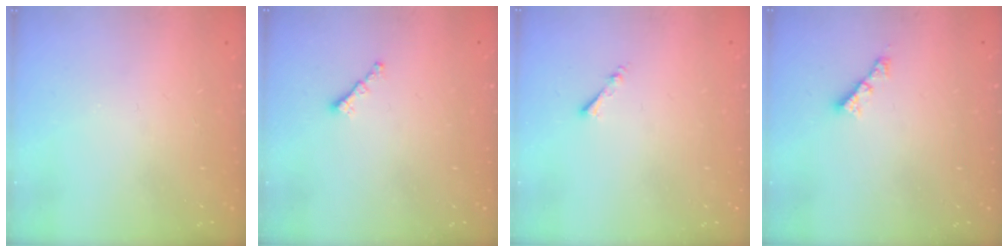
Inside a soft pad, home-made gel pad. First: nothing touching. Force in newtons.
{"total": 0.8, "press": 0.7, "slide": 0.4}
{"total": 1.3, "press": 1.2, "slide": 0.3}
{"total": 2.4, "press": 2.4, "slide": 0.3}